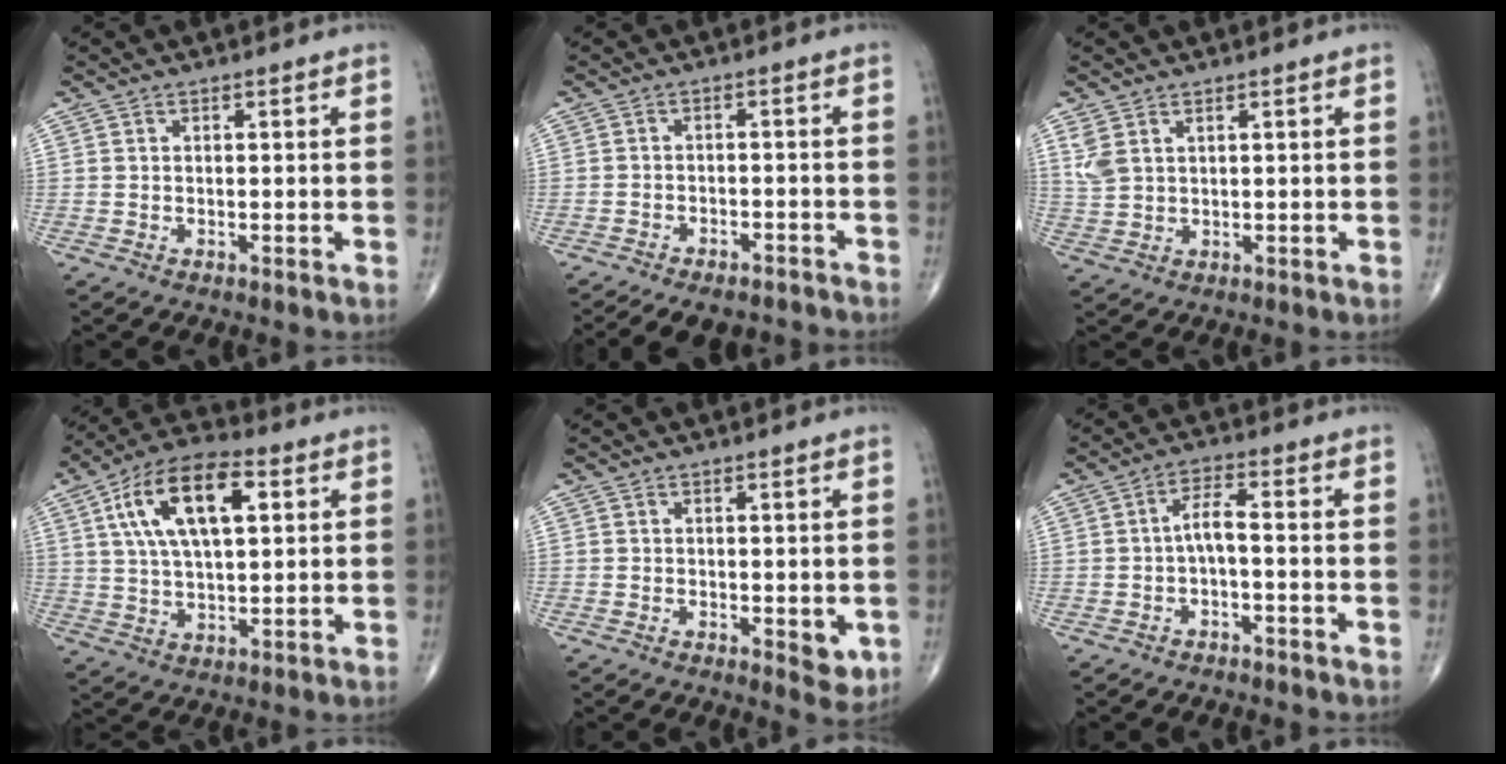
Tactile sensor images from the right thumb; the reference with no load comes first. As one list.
[{"total": 10.2, "force": [-8.7, 4.1, 3.3], "torque": [-0.047, 0.041, -0.113]}, {"total": 3.5, "force": [1.9, 1.9, 2.4], "torque": [-0.051, -0.001, 0.049]}, {"total": 16.3, "force": [5.1, 7.5, 13.5], "torque": [-0.239, 0.011, 0.087]}, {"total": 3.4, "force": [-0.5, 1.5, 3.0], "torque": [-0.024, -0.008, -0.004]}, {"total": 3.6, "force": [-1.0, 0.9, 3.4], "torque": [-0.061, 0.023, -0.020]}]